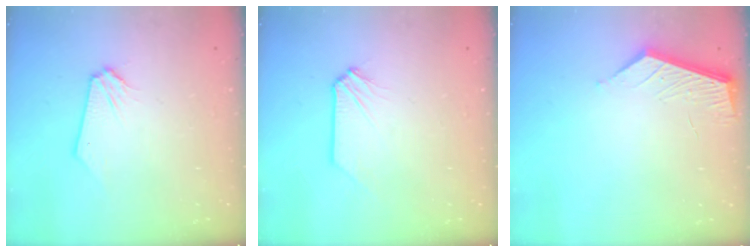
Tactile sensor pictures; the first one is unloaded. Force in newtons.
{"total": 0.0}
{"total": 4.5, "press": 4.5, "slide": 0.2}